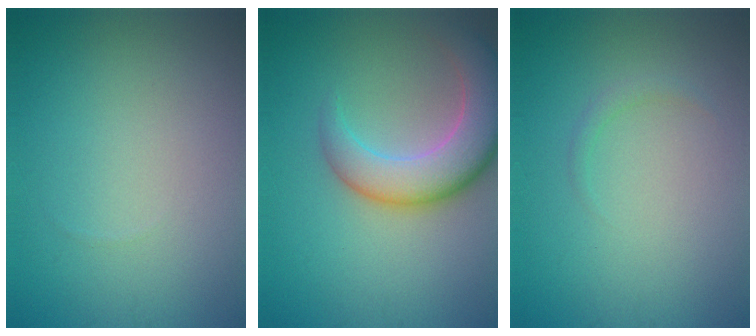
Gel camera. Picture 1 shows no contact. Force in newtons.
{"total": 7.0, "press": 7.0, "slide": 0.5}
{"total": 0.8, "press": 0.8, "slide": 0.1}